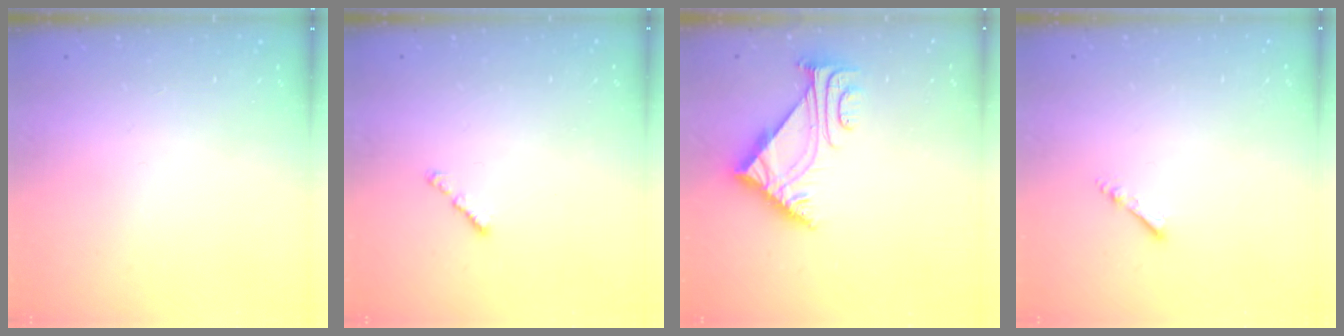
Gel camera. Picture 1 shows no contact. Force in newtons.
{"total": 1.0, "press": 0.9, "slide": 0.5}
{"total": 6.2, "press": 6.2, "slide": 0.7}
{"total": 2.2, "press": 2.1, "slide": 0.4}